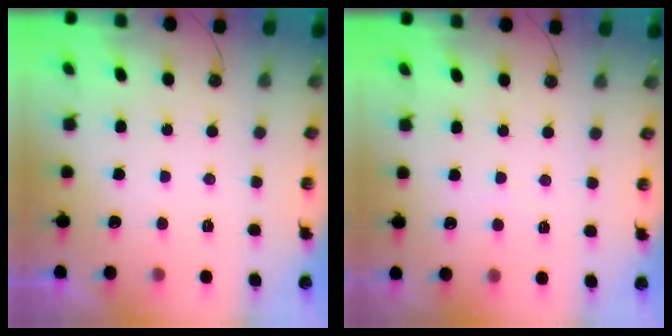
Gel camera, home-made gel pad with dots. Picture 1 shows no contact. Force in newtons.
{"total": 3.2, "press": 3.1, "slide": 0.6}